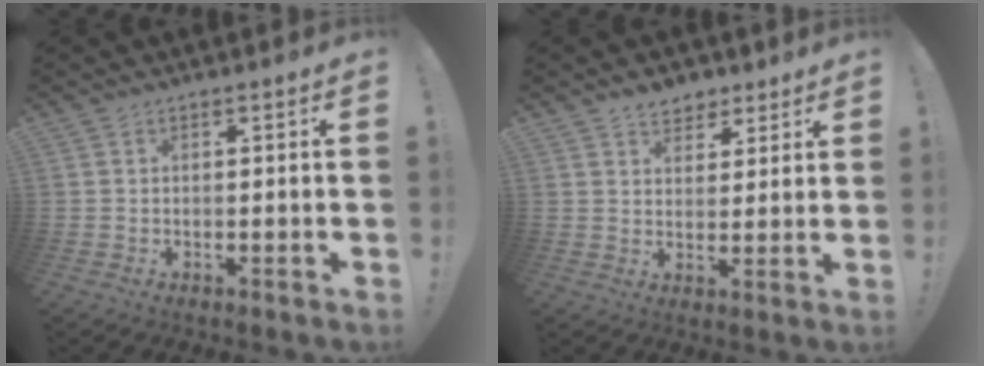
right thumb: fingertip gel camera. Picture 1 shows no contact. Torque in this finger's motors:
{"motor_torque": [-0.57, 0.27, 0.35, 0.20, 0.07]}